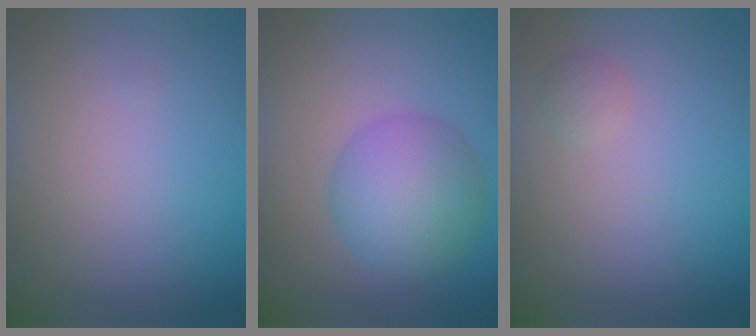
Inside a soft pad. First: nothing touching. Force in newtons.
{"total": 6.0, "press": 6.0, "slide": 0.2}
{"total": 0.8, "press": 0.8, "slide": 0.1}